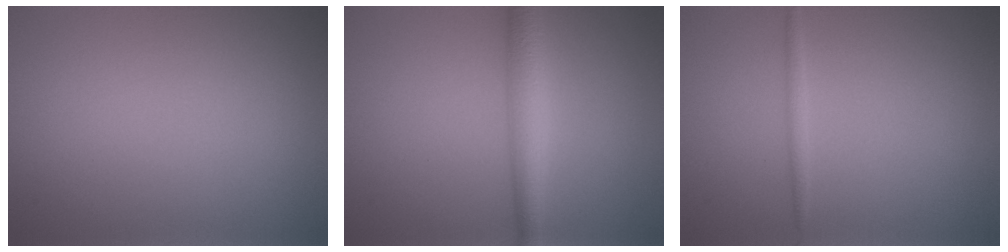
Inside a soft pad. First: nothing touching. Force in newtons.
{"total": 3.7, "press": 3.7, "slide": 0.1}
{"total": 0.9, "press": 0.9, "slide": 0.1}